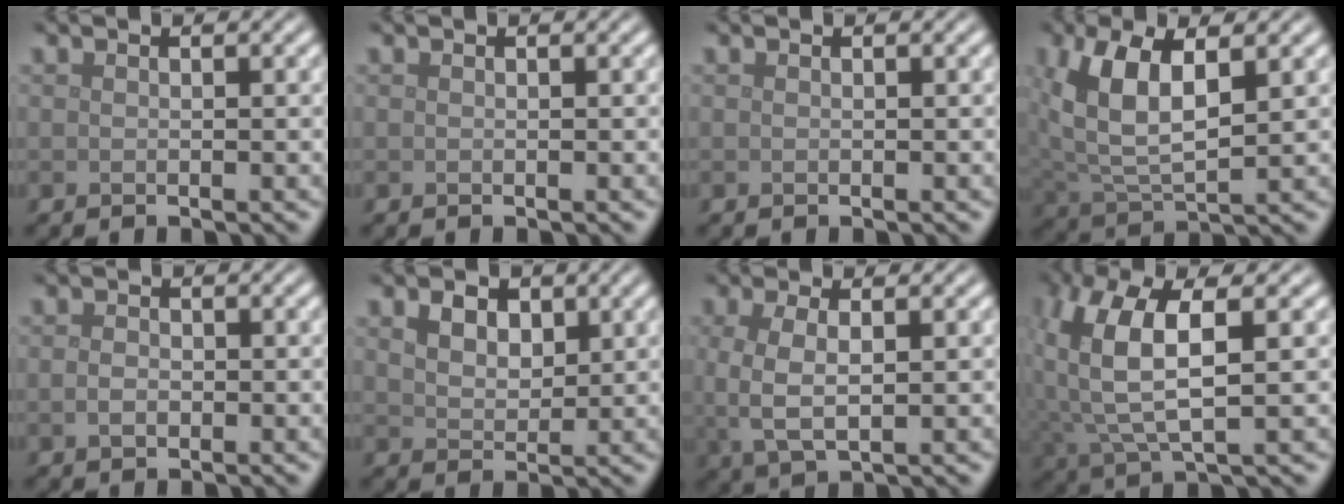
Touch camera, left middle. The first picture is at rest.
{"total": 0.0}
{"total": 0.0}
{"total": 7.0, "force": [2.4, 3.3, 5.6], "torque": [-0.123, 0.005, 0.044]}
{"total": 1.4, "force": [-0.3, 1.0, 0.9], "torque": [-0.020, -0.001, -0.008]}
{"total": 2.9, "force": [1.4, 1.9, 1.7], "torque": [-0.035, 0.000, 0.023]}
{"total": 3.9, "force": [0.0, 1.7, 3.5], "torque": [-0.085, -0.004, 0.001]}
{"total": 7.4, "force": [1.7, 2.7, 6.7], "torque": [-0.146, 0.005, 0.030]}